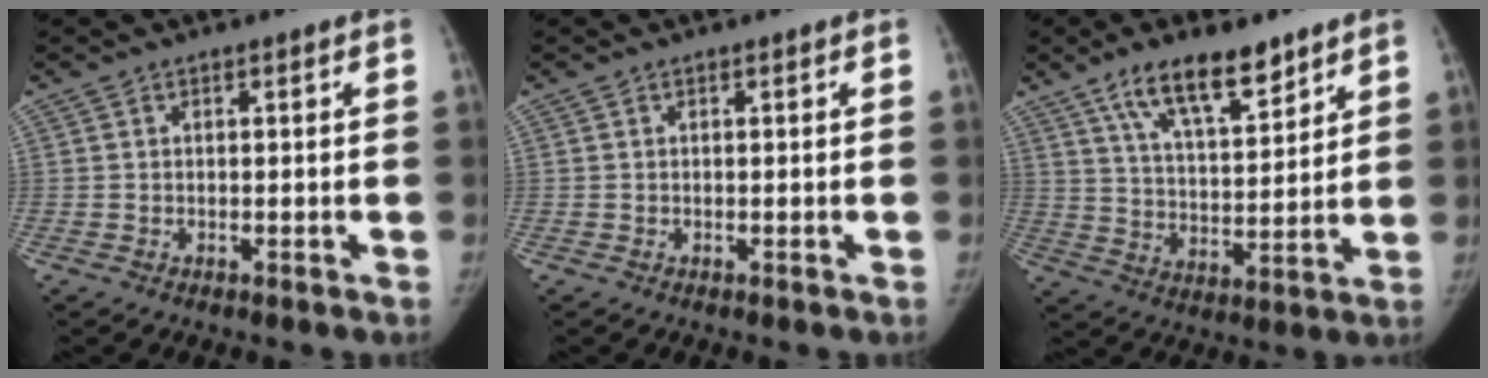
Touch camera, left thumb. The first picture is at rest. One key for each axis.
{"total": 0.0}
{"total": 13.4, "fx": 8.9, "fy": 4.8, "fz": 8.8, "tx": -0.125, "ty": -0.046, "tz": 0.160}